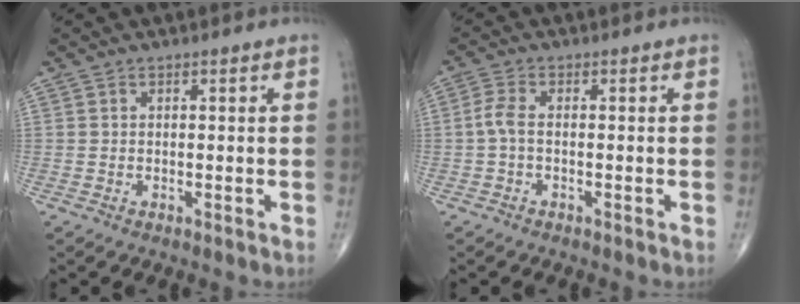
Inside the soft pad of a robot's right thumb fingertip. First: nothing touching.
{"total": 2.8, "force": [-0.5, 1.1, 2.5], "torque": [-0.062, 0.003, -0.016]}